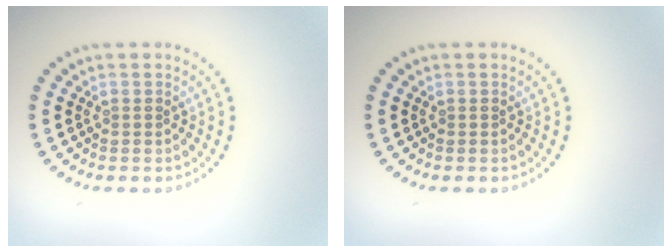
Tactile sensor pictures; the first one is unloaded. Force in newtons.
{"total": 0.0}